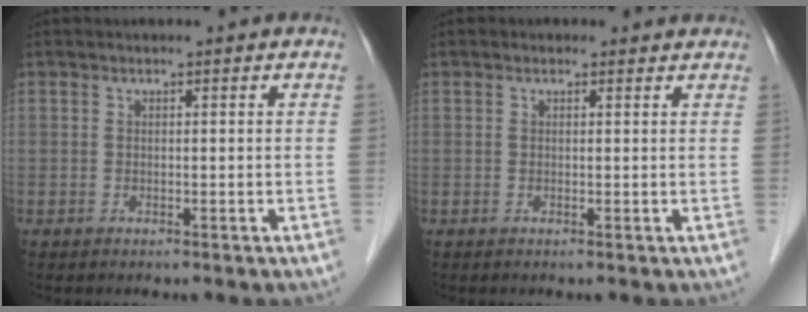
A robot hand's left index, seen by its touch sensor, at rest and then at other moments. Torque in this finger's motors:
{"motor_torque": [0.96, -1.18, 0.59, 0.21]}